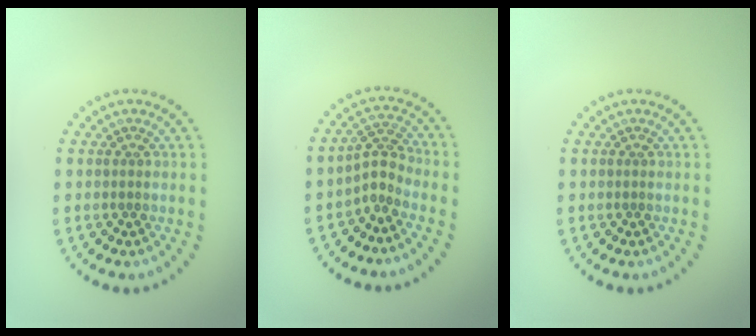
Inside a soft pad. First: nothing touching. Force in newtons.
{"total": 2.4, "press": 1.6, "slide": 1.8}
{"total": 0.0}